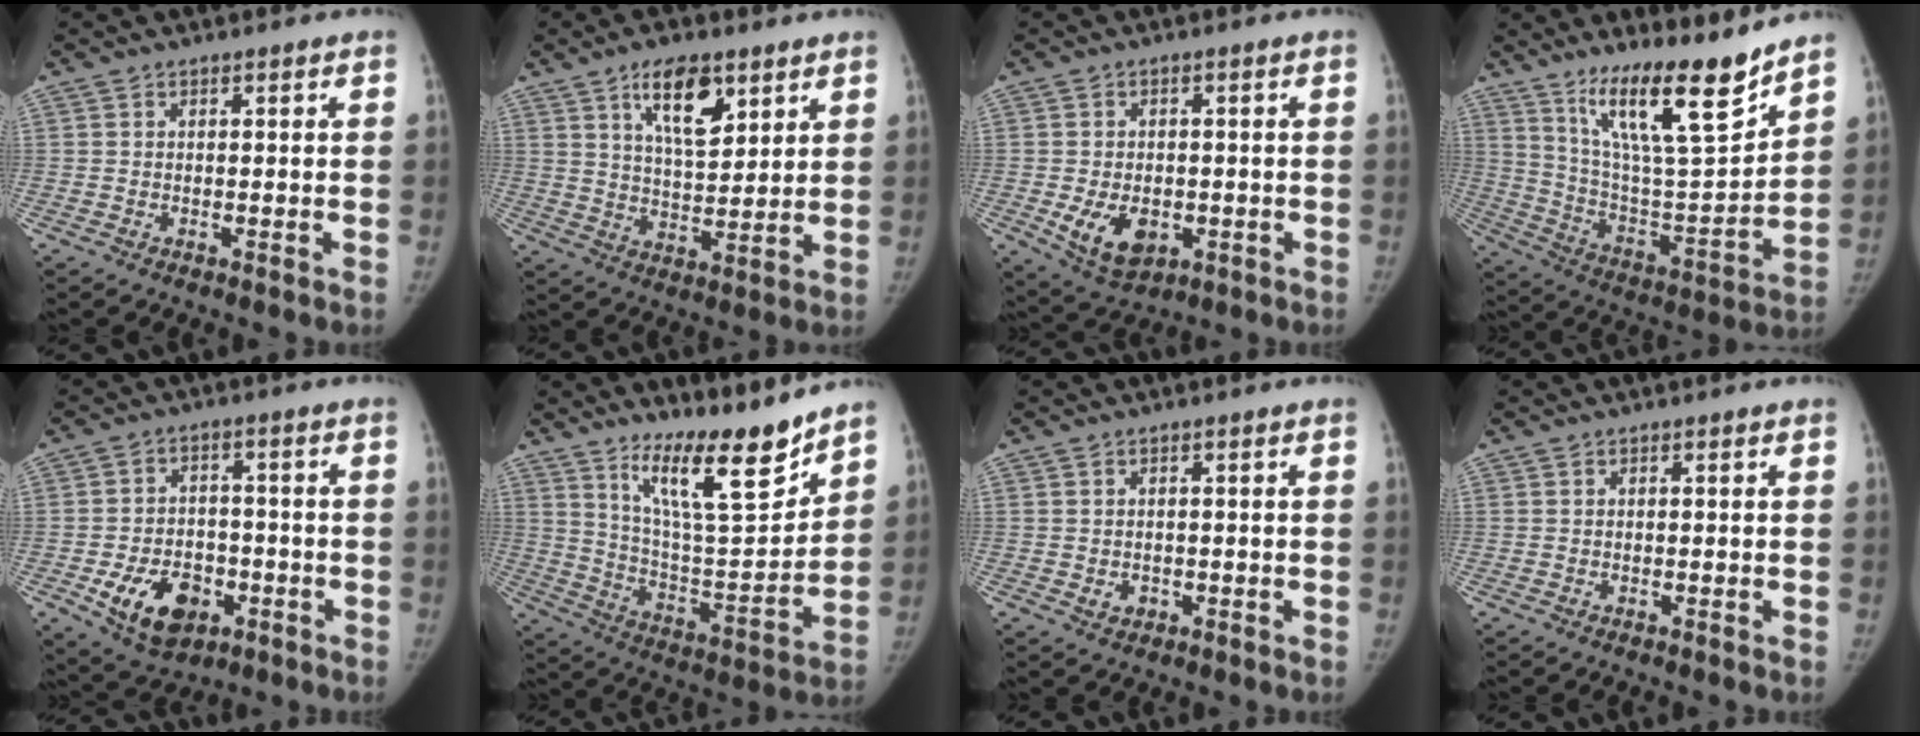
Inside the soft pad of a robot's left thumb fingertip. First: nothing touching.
{"total": 11.0, "force": [6.0, 4.9, 7.8], "torque": [-0.107, -0.037, 0.107]}
{"total": 8.0, "force": [-2.0, 5.4, 5.6], "torque": [-0.079, -0.005, -0.019]}
{"total": 19.4, "force": [14.0, 3.5, 13.0], "torque": [-0.183, -0.092, 0.250]}
{"total": 11.8, "force": [-4.5, 8.1, 7.3], "torque": [-0.094, 0.019, -0.062]}
{"total": 16.9, "force": [12.8, 3.5, 10.5], "torque": [-0.136, -0.097, 0.227]}
{"total": 1.8, "force": [-0.4, 1.6, 0.8], "torque": [-0.006, 0.001, 0.001]}
{"total": 0.0}